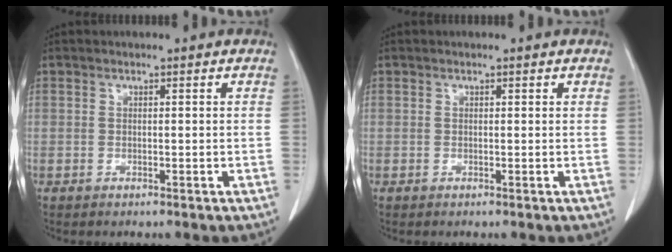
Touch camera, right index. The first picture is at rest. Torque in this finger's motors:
{"motor_torque": [-0.06, 0.06, 0.02, -0.01]}